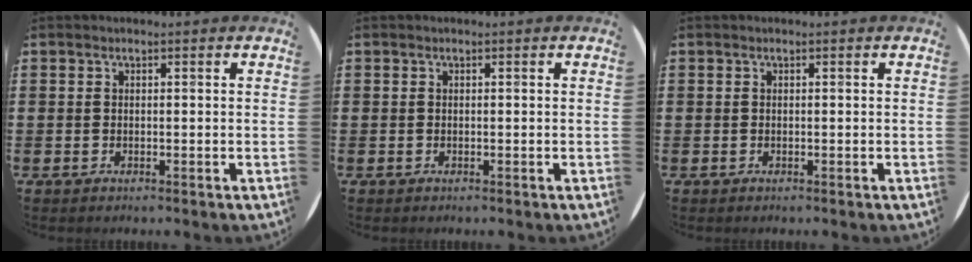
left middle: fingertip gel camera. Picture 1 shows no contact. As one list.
[{"total": 0.0}, {"total": 0.0}]